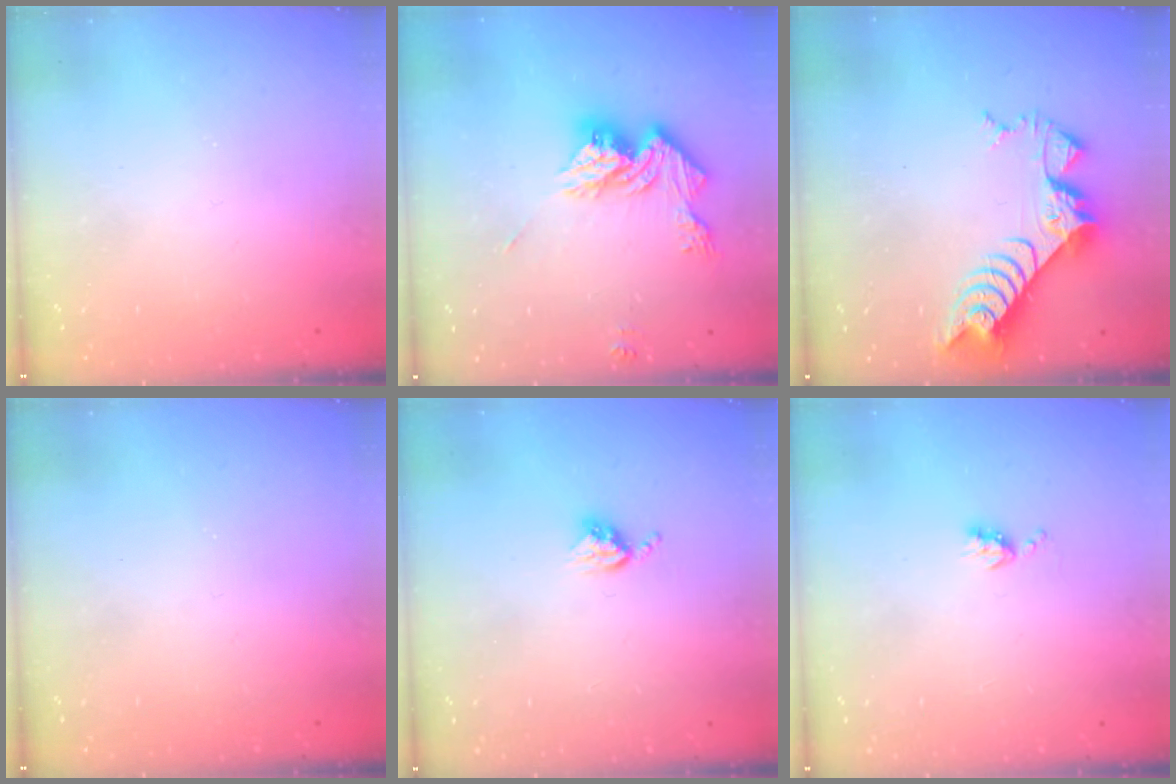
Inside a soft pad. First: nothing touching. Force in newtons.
{"total": 14.0, "press": 13.9, "slide": 1.2}
{"total": 8.5, "press": 8.5, "slide": 0.8}
{"total": 0.0}
{"total": 4.3, "press": 4.2, "slide": 0.5}
{"total": 5.8, "press": 5.7, "slide": 0.8}